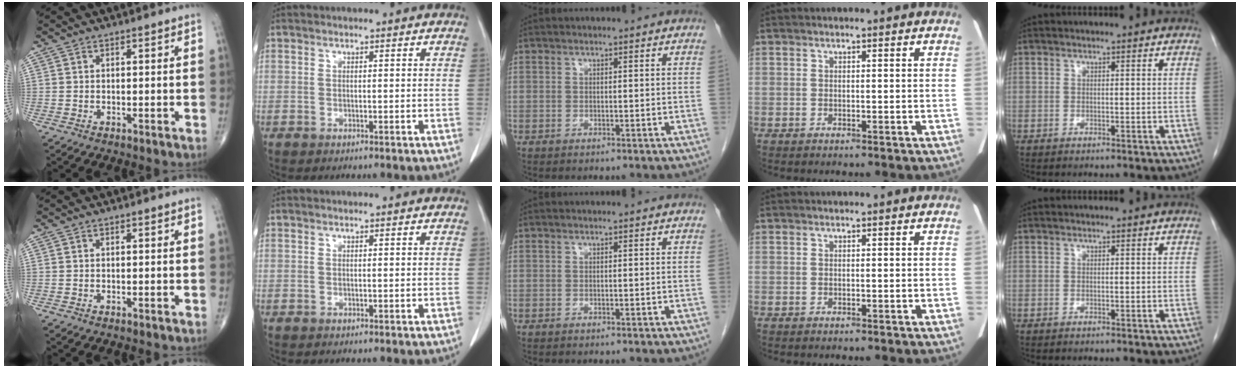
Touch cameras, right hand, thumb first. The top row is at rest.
{}